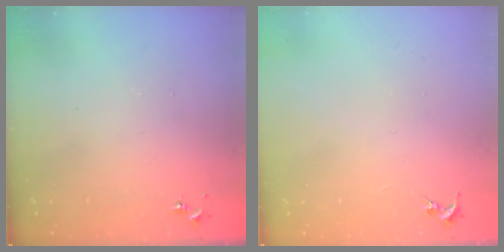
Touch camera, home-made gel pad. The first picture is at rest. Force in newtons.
{"total": 0.0}